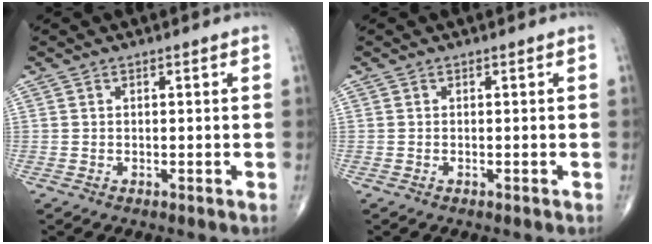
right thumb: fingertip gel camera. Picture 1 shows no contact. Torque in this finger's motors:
{"motor_torque": [1.96, 1.64, -0.02, -0.13, -0.02]}